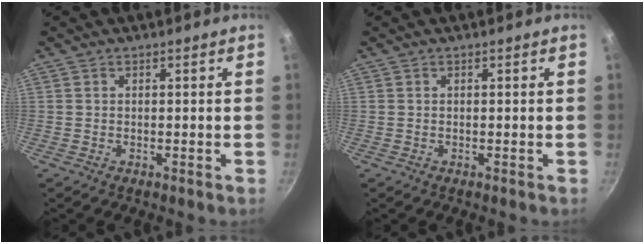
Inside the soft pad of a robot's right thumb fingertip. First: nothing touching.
{"total": 0.0}